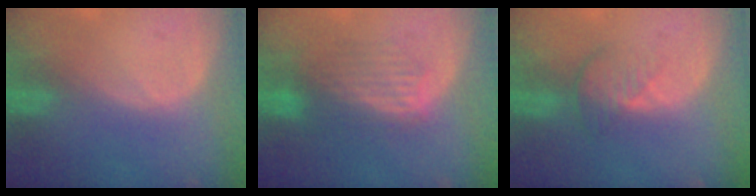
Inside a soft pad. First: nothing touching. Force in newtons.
{"total": 6.3, "press": 6.3, "slide": 0.6}
{"total": 3.8, "press": 3.4, "slide": 1.6}